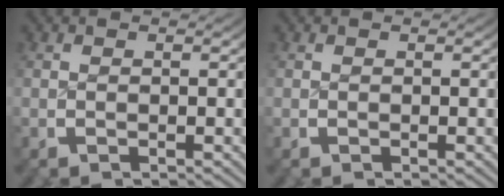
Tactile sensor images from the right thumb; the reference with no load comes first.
{"total": 0.0}